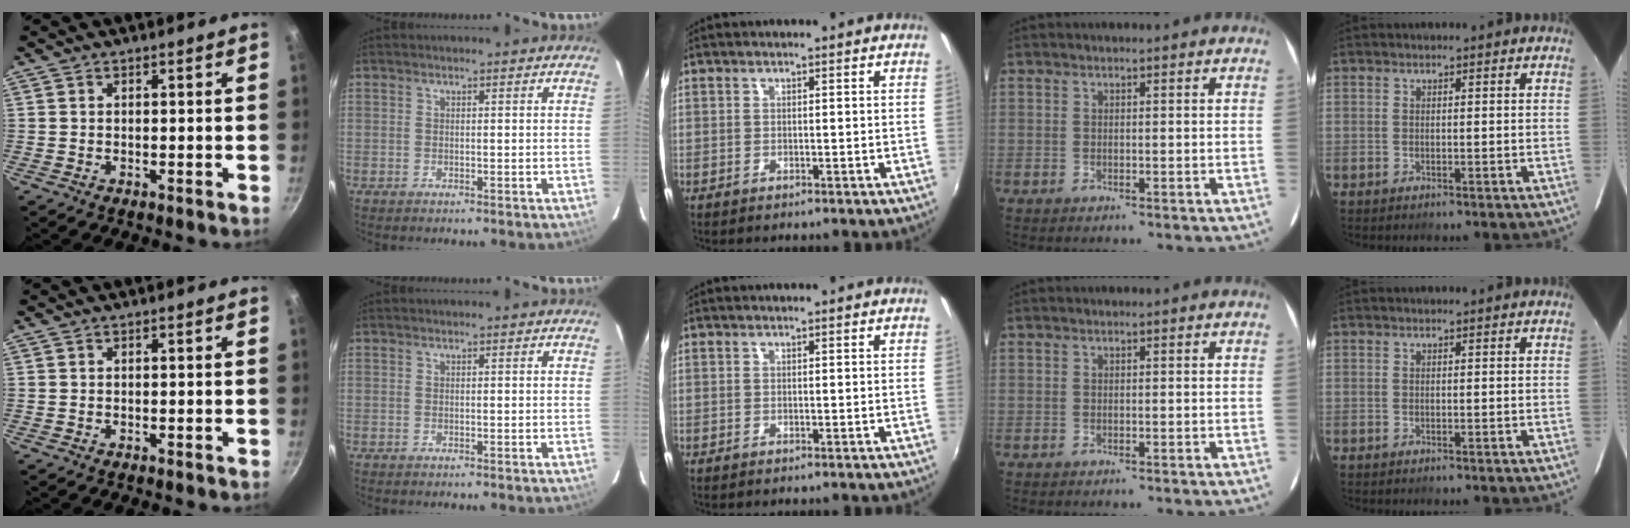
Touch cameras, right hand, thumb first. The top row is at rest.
{}